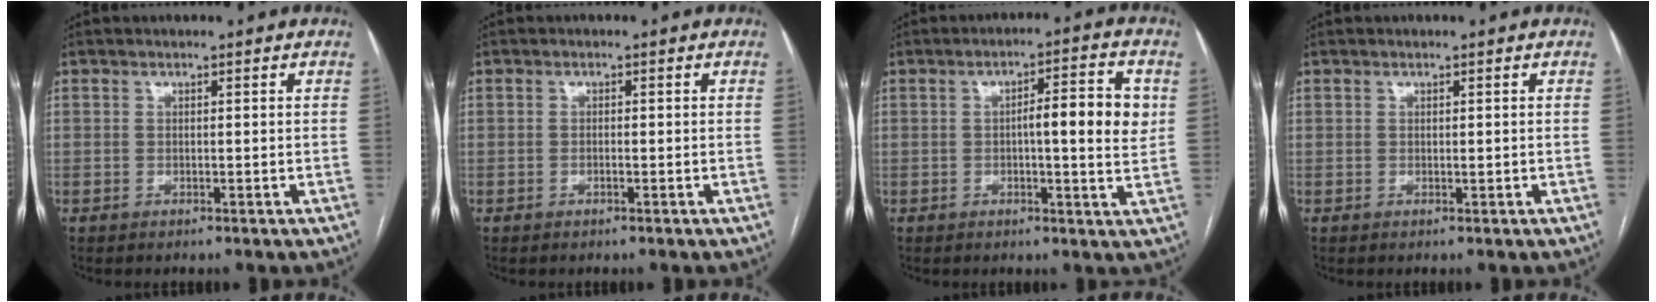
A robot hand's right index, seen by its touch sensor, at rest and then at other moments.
{"total": 0.7, "force": [-0.2, 0.2, 0.6], "torque": [-0.012, 0.001, -0.003]}
{"total": 8.3, "force": [0.9, 1.3, 8.2], "torque": [-0.114, 0.013, 0.010]}
{"total": 0.8, "force": [0.1, 0.3, 0.8], "torque": [-0.014, -0.002, 0.002]}